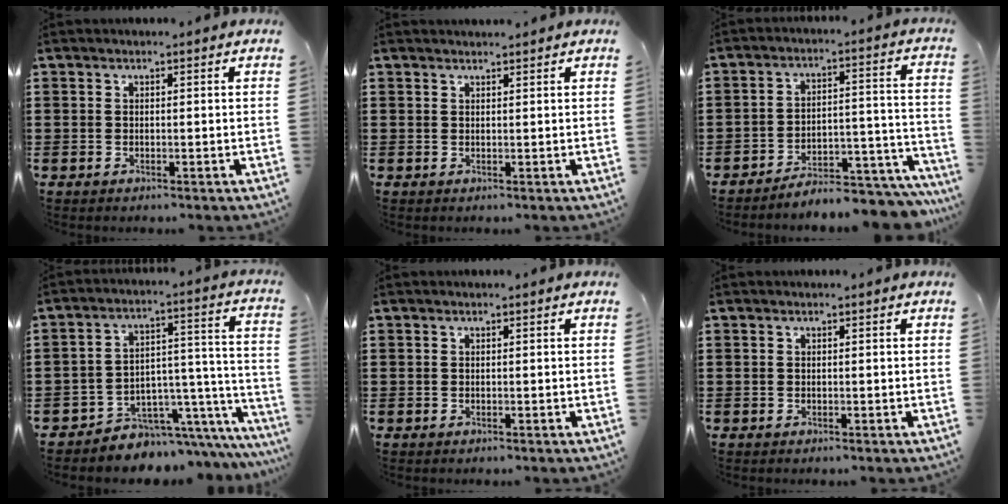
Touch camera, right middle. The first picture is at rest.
{"total": 0.9, "force": [0.9, 0.0, 0.0], "torque": [-0.002, -0.004, 0.018]}
{"total": 6.3, "force": [-6.1, 0.4, 1.5], "torque": [-0.018, 0.009, -0.119]}
{"total": 4.8, "force": [-3.9, 2.7, 0.3], "torque": [-0.016, -0.006, -0.074]}
{"total": 0.0}
{"total": 0.0}